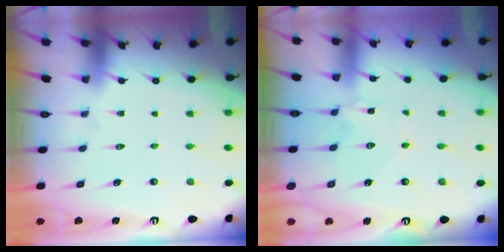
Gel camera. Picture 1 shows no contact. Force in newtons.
{"total": 1.4, "press": 1.4, "slide": 0.3}